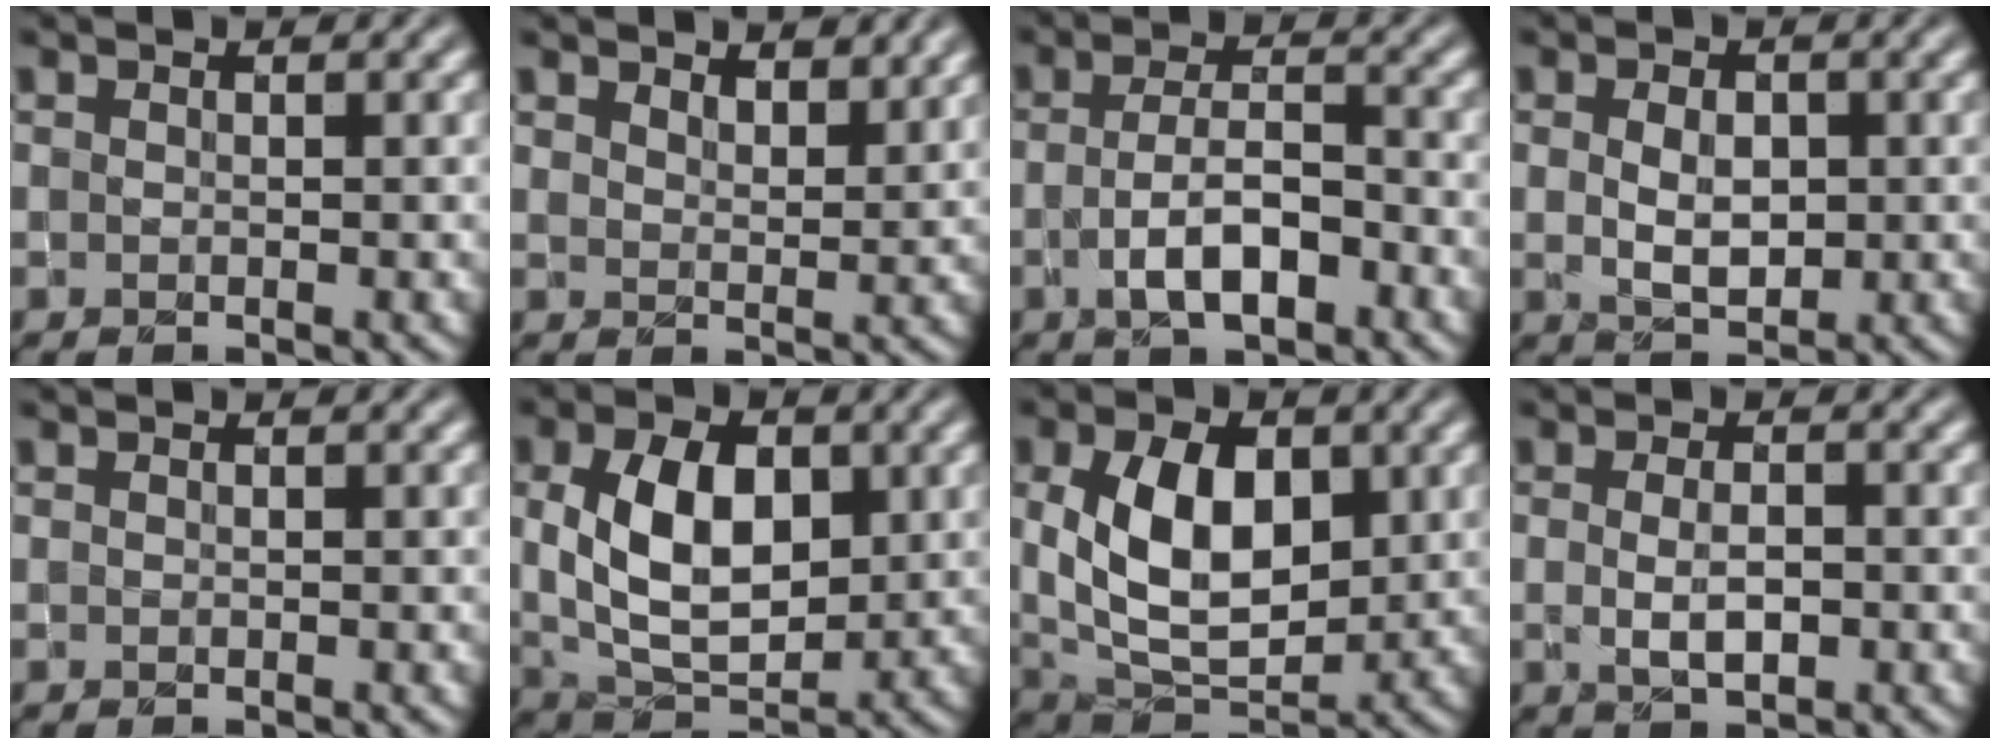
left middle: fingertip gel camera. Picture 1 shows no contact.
{"total": 3.2, "force": [2.7, 1.1, 1.3], "torque": [-0.028, 0.001, 0.046]}
{"total": 4.7, "force": [-1.6, 1.9, 4.0], "torque": [-0.073, 0.004, -0.030]}
{"total": 3.0, "force": [0.2, 1.9, 2.4], "torque": [-0.046, -0.001, 0.005]}
{"total": 0.0}
{"total": 8.0, "force": [1.1, 4.9, 6.3], "torque": [-0.117, 0.003, 0.021]}
{"total": 9.0, "force": [1.3, 5.4, 7.0], "torque": [-0.135, -0.001, 0.023]}
{"total": 2.6, "force": [-0.2, 1.1, 2.3], "torque": [-0.046, -0.004, -0.002]}